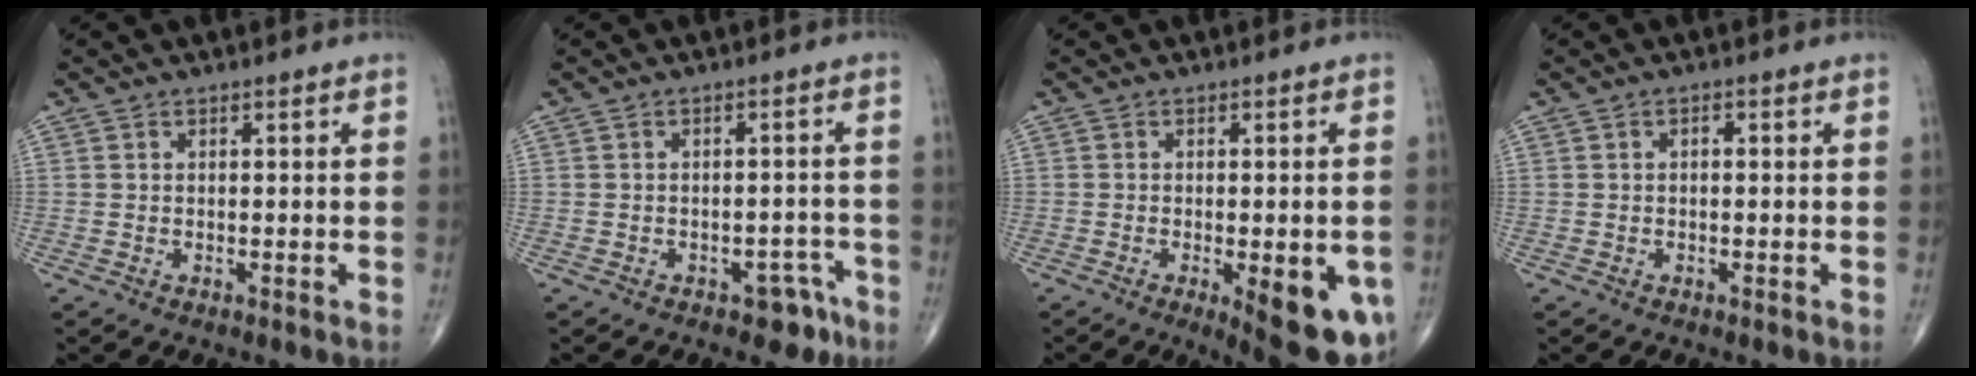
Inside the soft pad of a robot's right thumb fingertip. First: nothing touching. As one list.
[{"total": 4.7, "force": [-3.0, 2.8, 2.2], "torque": [-0.006, 0.029, -0.036]}, {"total": 13.0, "force": [-4.3, 4.4, 11.4], "torque": [-0.114, -0.006, -0.043]}, {"total": 0.9, "force": [0.1, 0.5, 0.8], "torque": [-0.010, 0.004, -0.001]}]